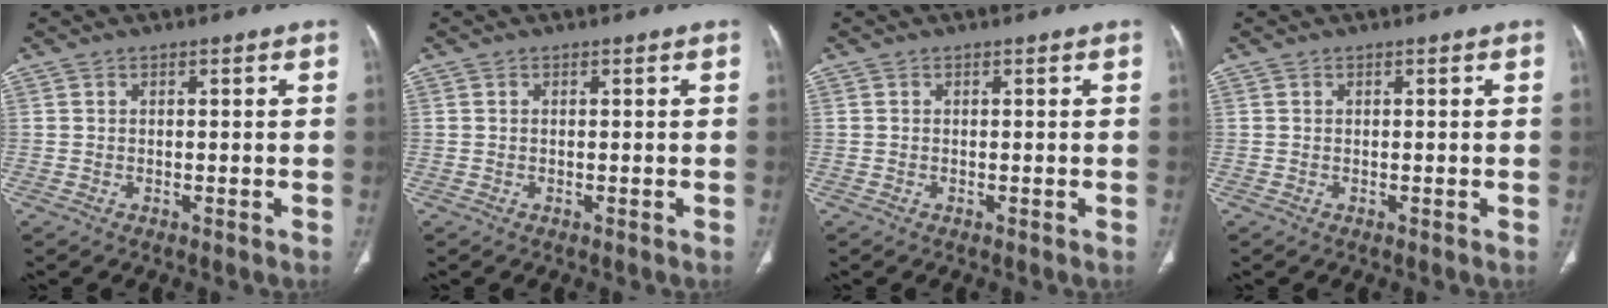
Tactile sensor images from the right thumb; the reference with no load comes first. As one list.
[{"total": 0.0}, {"total": 0.0}, {"total": 0.0}]